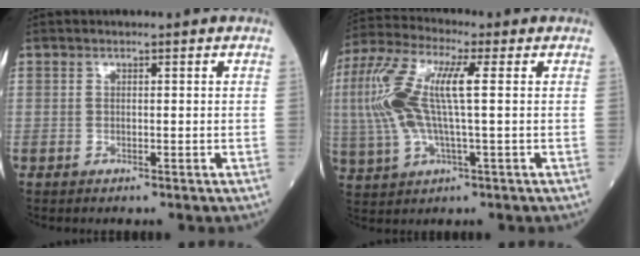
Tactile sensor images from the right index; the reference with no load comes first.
{"total": 13.4, "force": [1.7, 3.1, 13.0], "torque": [-0.302, 0.024, 0.029]}